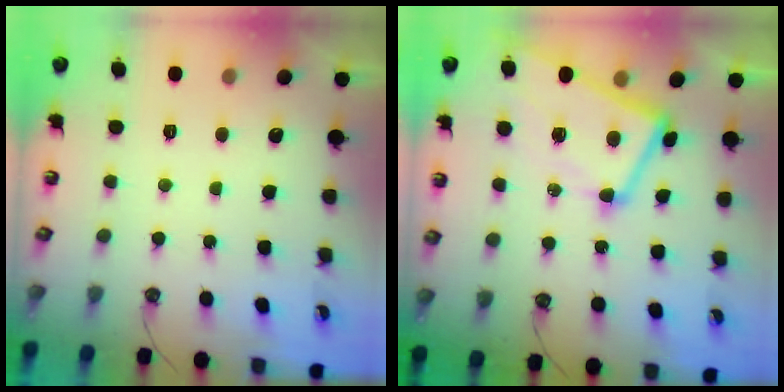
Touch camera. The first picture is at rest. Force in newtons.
{"total": 2.9, "press": 2.8, "slide": 0.9}